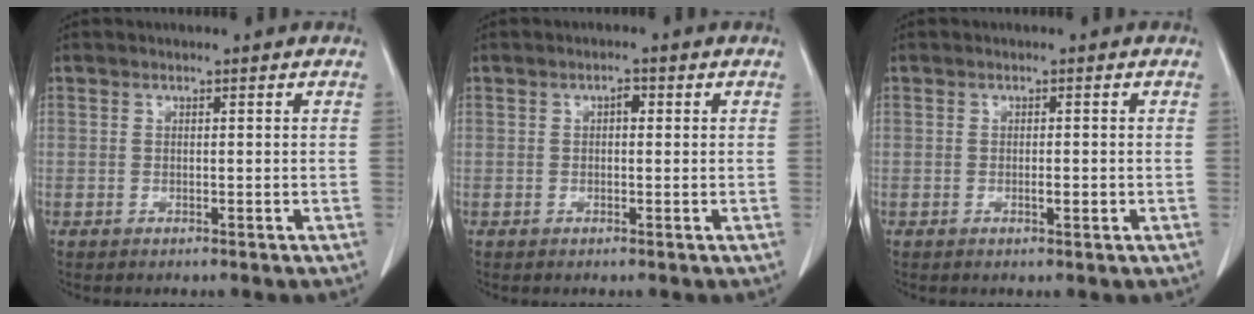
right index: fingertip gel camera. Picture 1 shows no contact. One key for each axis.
{"total": 1.3, "fx": 0.2, "fy": 0.7, "fz": 1.0, "tx": -0.013, "ty": 0.005, "tz": 0.001}
{"total": 1.3, "fx": -0.4, "fy": 0.2, "fz": 1.2, "tx": -0.023, "ty": 0.000, "tz": -0.006}